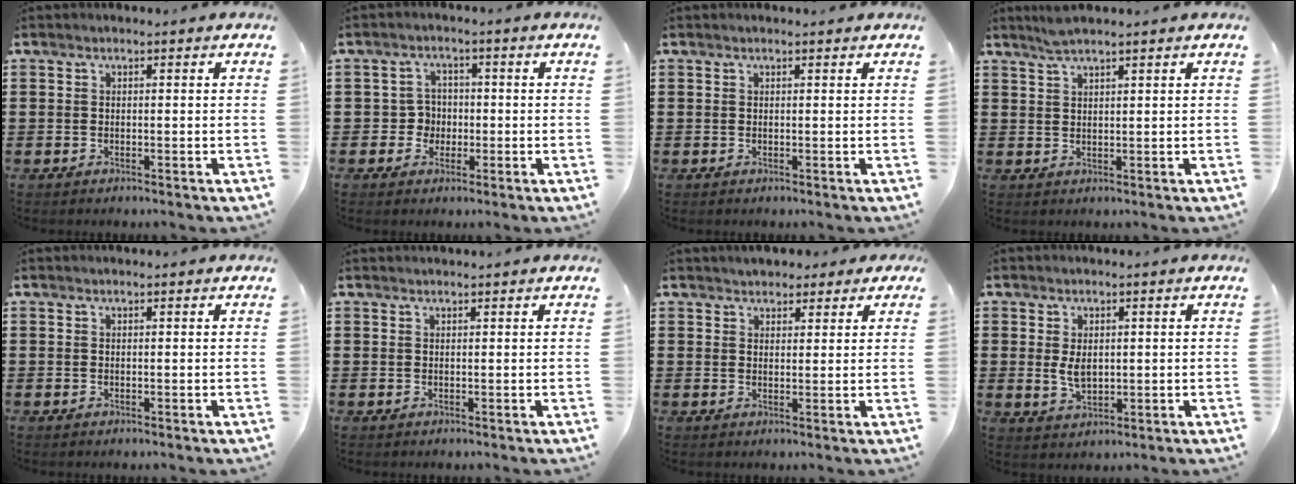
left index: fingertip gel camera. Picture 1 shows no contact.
{"total": 3.4, "force": [-0.9, 3.1, 1.0], "torque": [-0.031, 0.004, -0.021]}
{"total": 0.0}
{"total": 2.3, "force": [2.0, 0.1, 1.1], "torque": [-0.025, 0.002, 0.037]}
{"total": 0.0}
{"total": 0.5, "force": [0.5, -0.1, 0.2], "torque": [-0.003, -0.001, 0.011]}
{"total": 2.5, "force": [2.2, 1.2, 0.1], "torque": [-0.002, 0.003, 0.038]}
{"total": 3.5, "force": [0.4, 2.1, 2.8], "torque": [-0.065, 0.002, 0.005]}